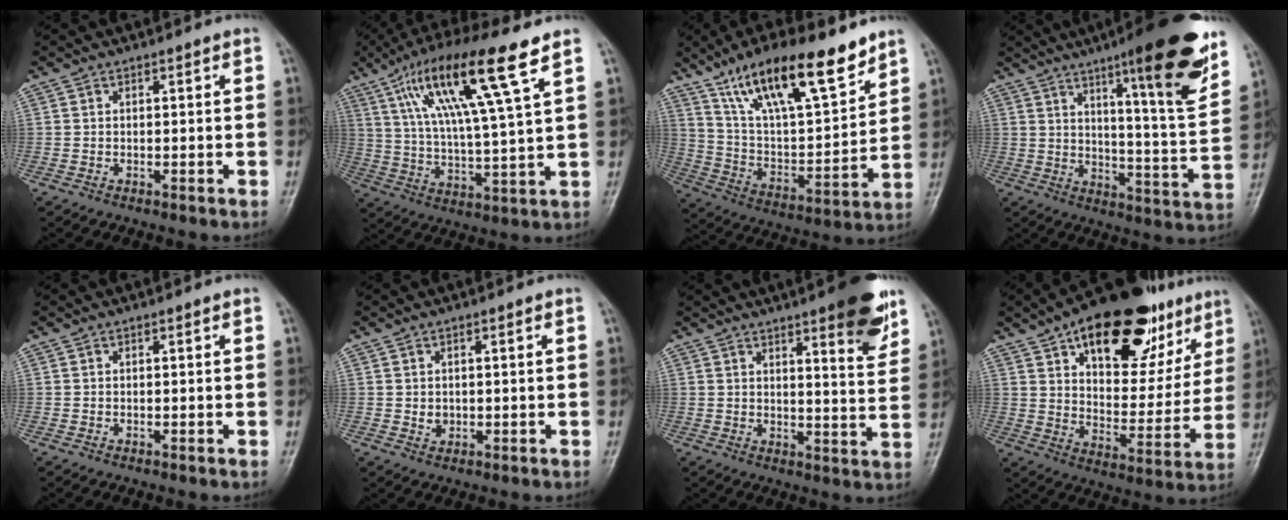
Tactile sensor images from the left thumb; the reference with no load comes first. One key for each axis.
{"total": 18.4, "fx": 9.1, "fy": 2.2, "fz": 15.8, "tx": -0.290, "ty": -0.018, "tz": 0.161}
{"total": 21.8, "fx": 14.5, "fy": 6.7, "fz": 14.9, "tx": -0.223, "ty": -0.052, "tz": 0.260}
{"total": 19.6, "fx": 11.5, "fy": 2.8, "fz": 15.7, "tx": -0.190, "ty": -0.061, "tz": 0.167}
{"total": 0.0}
{"total": 1.7, "fx": 0.1, "fy": 1.5, "fz": 0.9, "tx": -0.009, "ty": -0.001, "tz": 0.007}
{"total": 10.8, "fx": 6.7, "fy": 2.2, "fz": 8.1, "tx": -0.084, "ty": -0.038, "tz": 0.086}
{"total": 27.3, "fx": 15.1, "fy": 13.4, "fz": 18.4, "tx": -0.223, "ty": -0.025, "tz": 0.229}